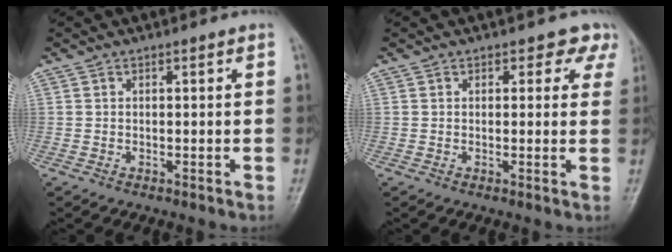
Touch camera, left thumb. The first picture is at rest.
{"total": 3.8, "force": [2.6, 2.5, 1.1], "torque": [0.024, -0.011, 0.014]}